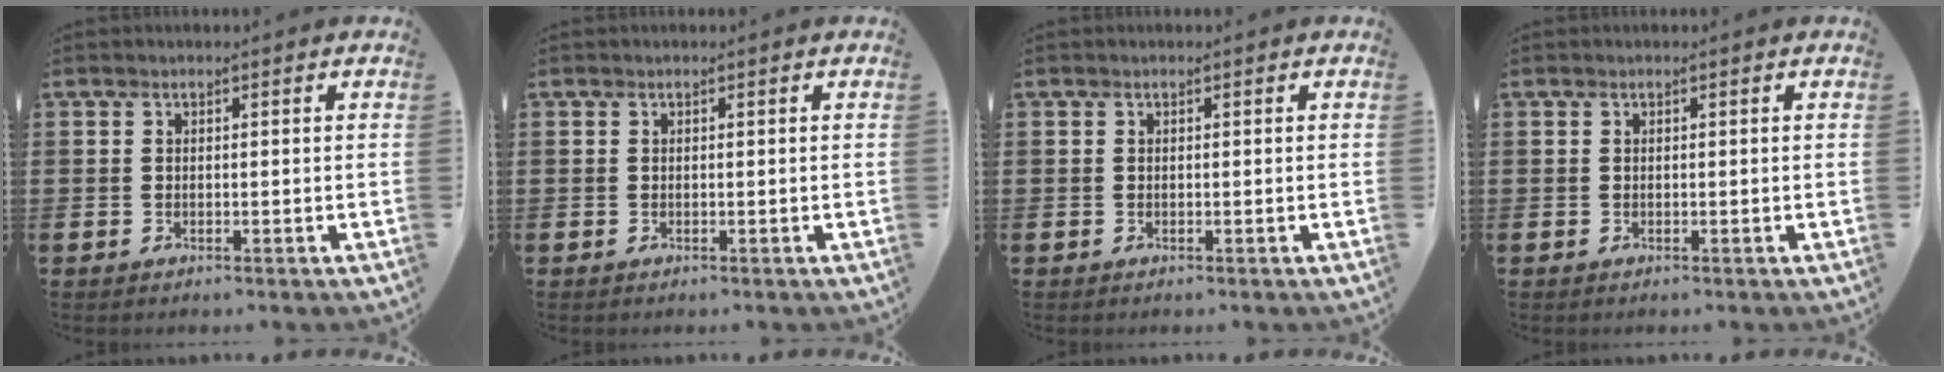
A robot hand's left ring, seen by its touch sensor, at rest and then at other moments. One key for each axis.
{"total": 0.0}
{"total": 0.0}
{"total": 0.0}